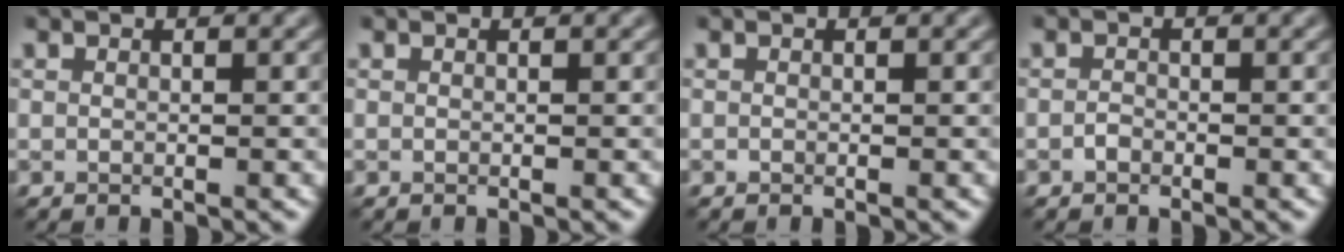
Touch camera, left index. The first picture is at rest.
{"total": 0.0}
{"total": 0.0}
{"total": 0.7, "force": [-0.4, 0.4, 0.3], "torque": [-0.007, 0.000, -0.009]}